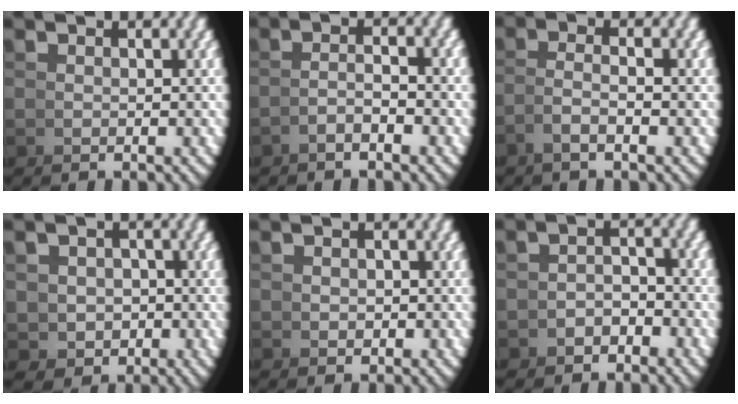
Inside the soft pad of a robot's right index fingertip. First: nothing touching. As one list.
[{"total": 1.7, "force": [-1.2, -0.5, 1.0], "torque": [-0.002, 0.005, -0.025]}, {"total": 1.9, "force": [-0.6, -0.6, 1.7], "torque": [-0.034, 0.000, -0.009]}, {"total": 4.9, "force": [-0.9, 4.4, 1.8], "torque": [-0.028, -0.020, -0.004]}, {"total": 0.6, "force": [0.1, 0.5, 0.3], "torque": [-0.002, -0.001, 0.008]}, {"total": 2.1, "force": [-1.8, 0.9, 0.4], "torque": [0.015, 0.001, -0.035]}]